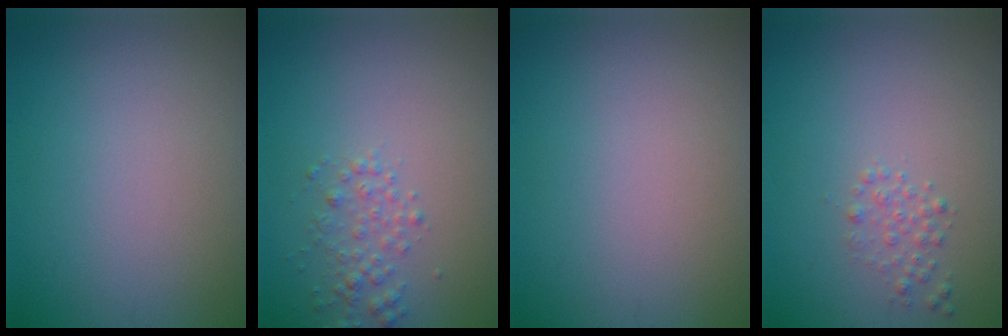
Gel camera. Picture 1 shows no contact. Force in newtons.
{"total": 1.9, "press": 1.9, "slide": 0.1}
{"total": 0.0}
{"total": 1.2, "press": 1.2, "slide": 0.0}